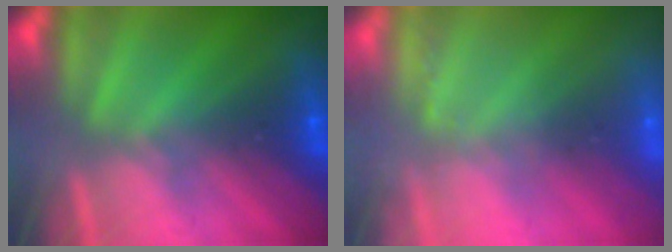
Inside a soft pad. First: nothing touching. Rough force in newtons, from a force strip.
{"total": 2.6}